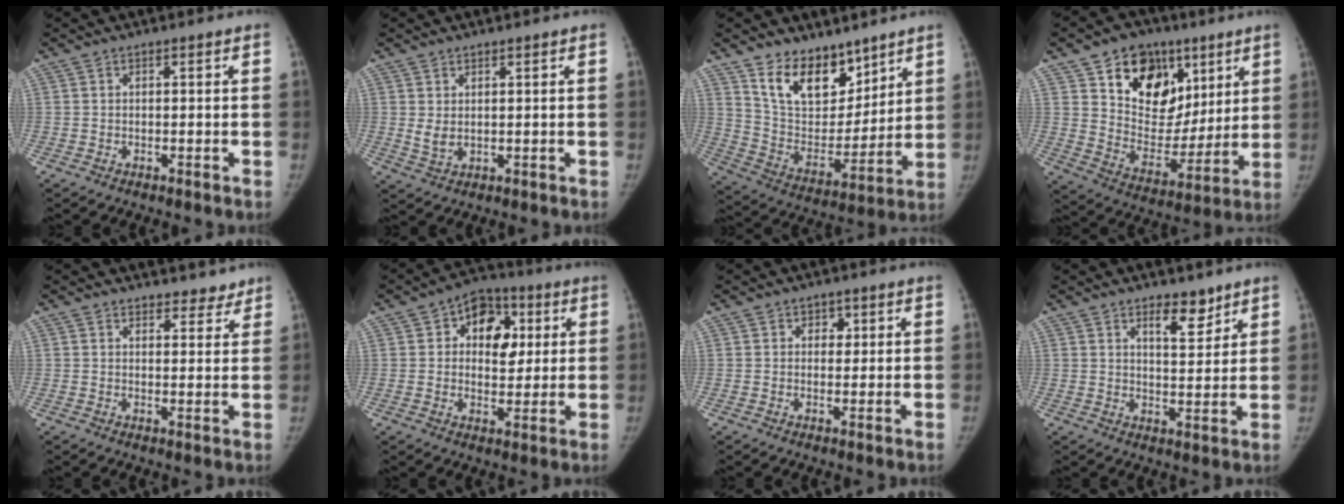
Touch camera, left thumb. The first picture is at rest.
{"total": 2.9, "force": [1.2, 1.4, 2.3], "torque": [-0.042, -0.013, 0.029]}
{"total": 15.4, "force": [10.8, 8.5, 7.0], "torque": [-0.068, -0.074, 0.205]}
{"total": 19.5, "force": [9.5, 13.9, 9.8], "torque": [-0.102, -0.039, 0.164]}
{"total": 4.4, "force": [3.8, 2.0, 0.6], "torque": [0.022, -0.025, 0.043]}
{"total": 11.7, "force": [3.2, 8.2, 7.7], "torque": [-0.061, 0.004, 0.044]}
{"total": 2.2, "force": [0.9, 1.8, 1.0], "torque": [0.005, -0.003, 0.009]}
{"total": 5.8, "force": [4.1, 2.3, 3.3], "torque": [-0.028, -0.034, 0.065]}